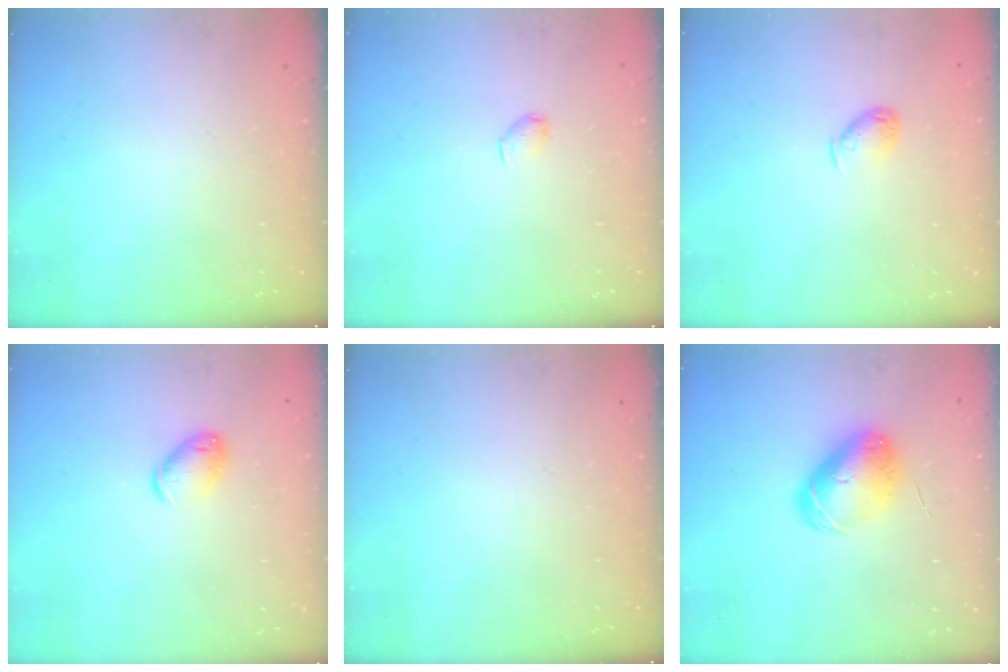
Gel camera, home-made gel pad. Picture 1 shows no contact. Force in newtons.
{"total": 2.9, "press": 2.9, "slide": 0.5}
{"total": 5.8, "press": 5.7, "slide": 1.0}
{"total": 7.9, "press": 7.8, "slide": 1.1}
{"total": 0.0}
{"total": 8.8, "press": 8.7, "slide": 1.5}